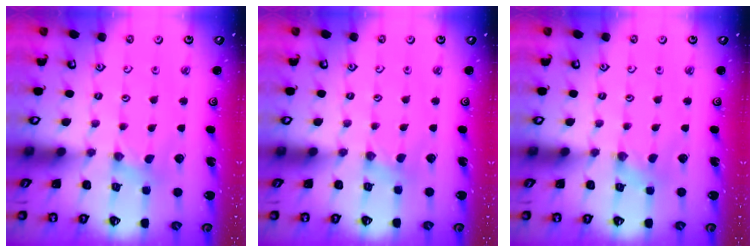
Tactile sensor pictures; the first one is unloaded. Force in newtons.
{"total": 1.5, "press": 1.4, "slide": 0.2}
{"total": 0.5, "press": 0.5, "slide": 0.1}